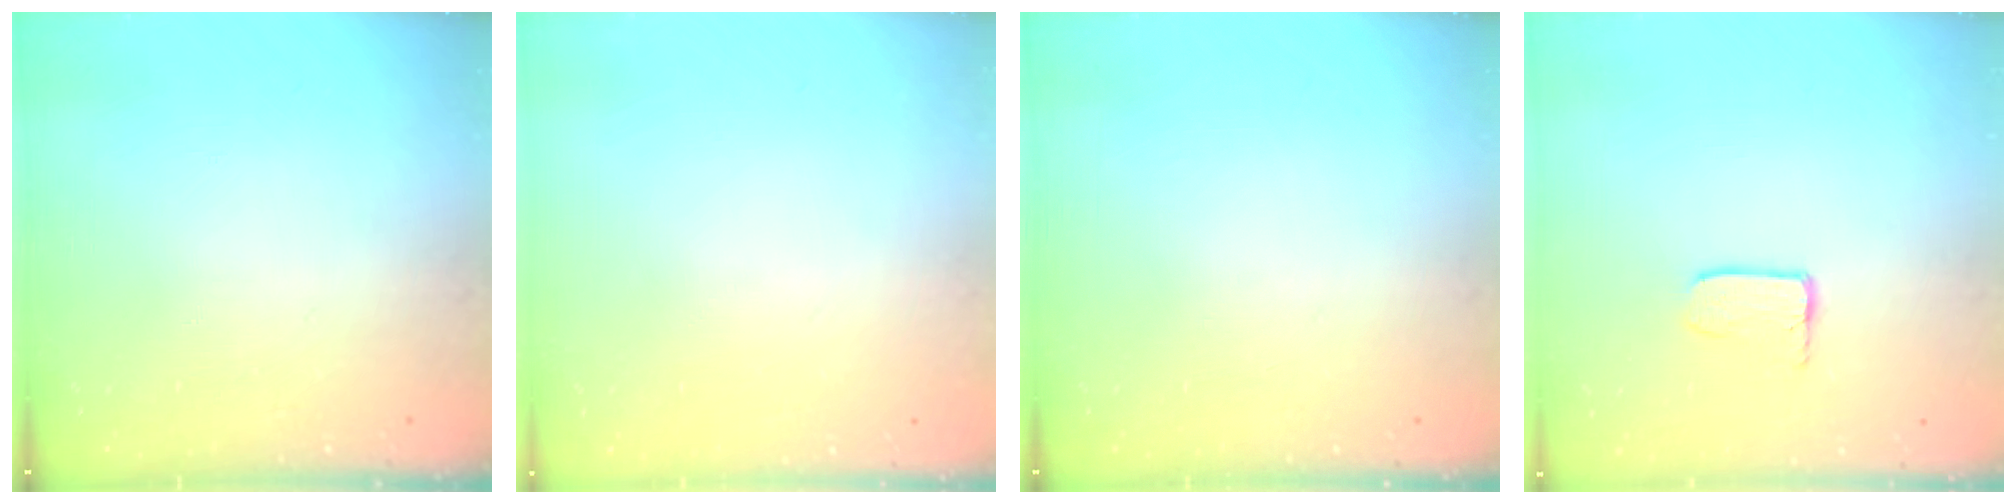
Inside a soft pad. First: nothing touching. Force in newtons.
{"total": 0.0}
{"total": 0.0}
{"total": 3.7, "press": 3.7, "slide": 0.2}